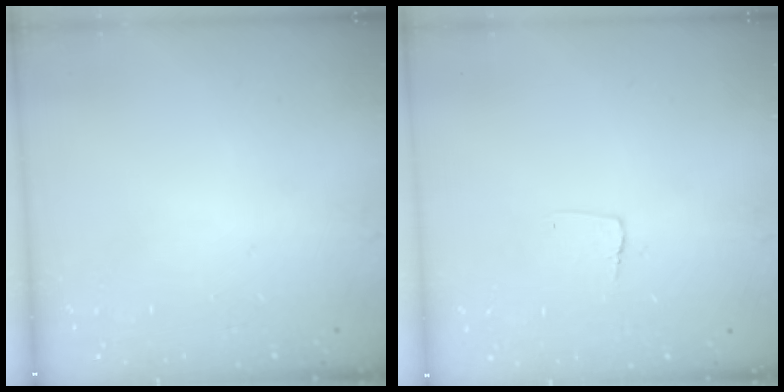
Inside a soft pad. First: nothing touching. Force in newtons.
{"total": 3.1, "press": 3.1, "slide": 0.3}